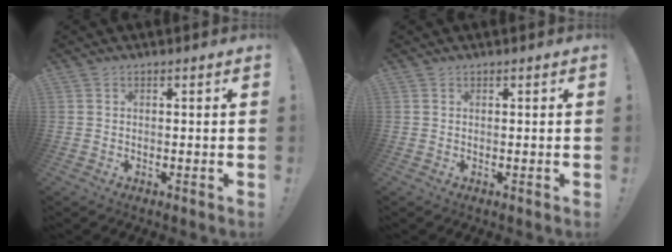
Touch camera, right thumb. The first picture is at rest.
{"total": 0.0}